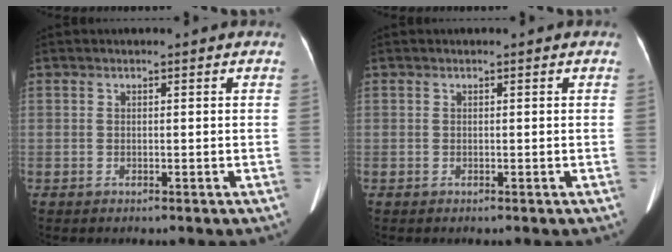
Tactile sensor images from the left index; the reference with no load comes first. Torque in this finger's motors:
{"motor_torque": [-0.06, -0.04, 0.00, 0.00]}